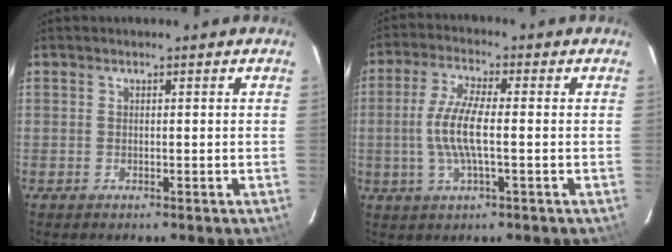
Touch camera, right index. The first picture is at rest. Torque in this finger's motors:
{"motor_torque": [0.86, -0.34, 0.75, 0.18]}